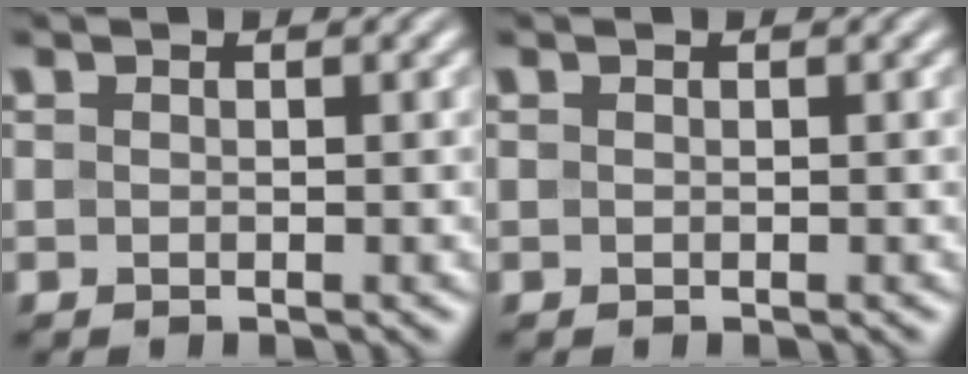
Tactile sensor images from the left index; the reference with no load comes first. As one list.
[{"total": 0.0}]